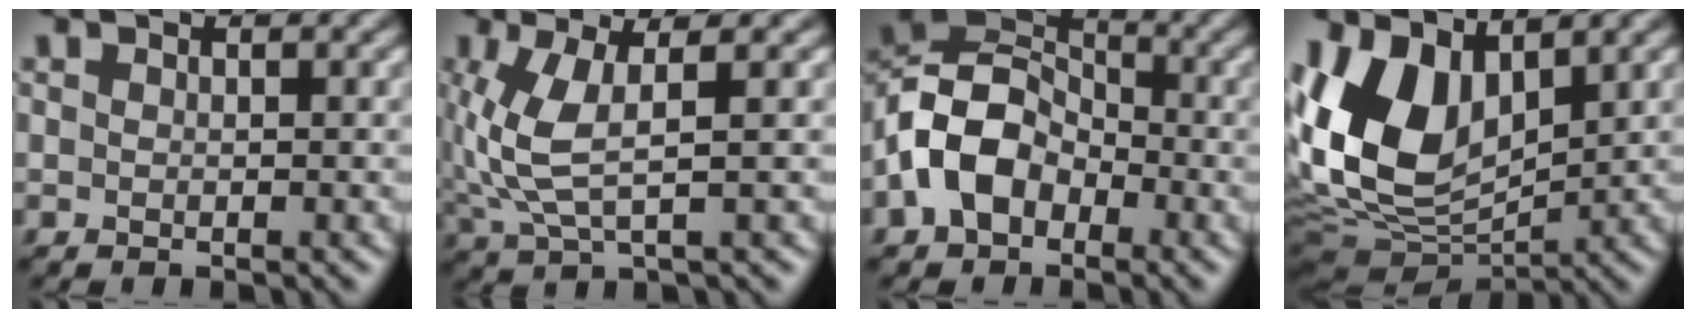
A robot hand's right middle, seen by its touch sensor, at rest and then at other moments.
{"total": 4.3, "force": [0.6, 1.4, 4.0], "torque": [-0.108, -0.001, 0.017]}
{"total": 7.5, "force": [-2.5, 5.3, 4.7], "torque": [-0.093, 0.014, -0.065]}
{"total": 10.9, "force": [2.4, 6.9, 8.2], "torque": [-0.176, -0.007, 0.038]}